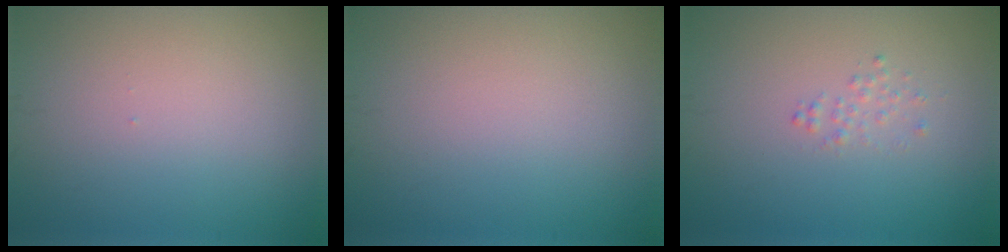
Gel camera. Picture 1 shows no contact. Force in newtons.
{"total": 0.0}
{"total": 0.9, "press": 0.9, "slide": 0.0}